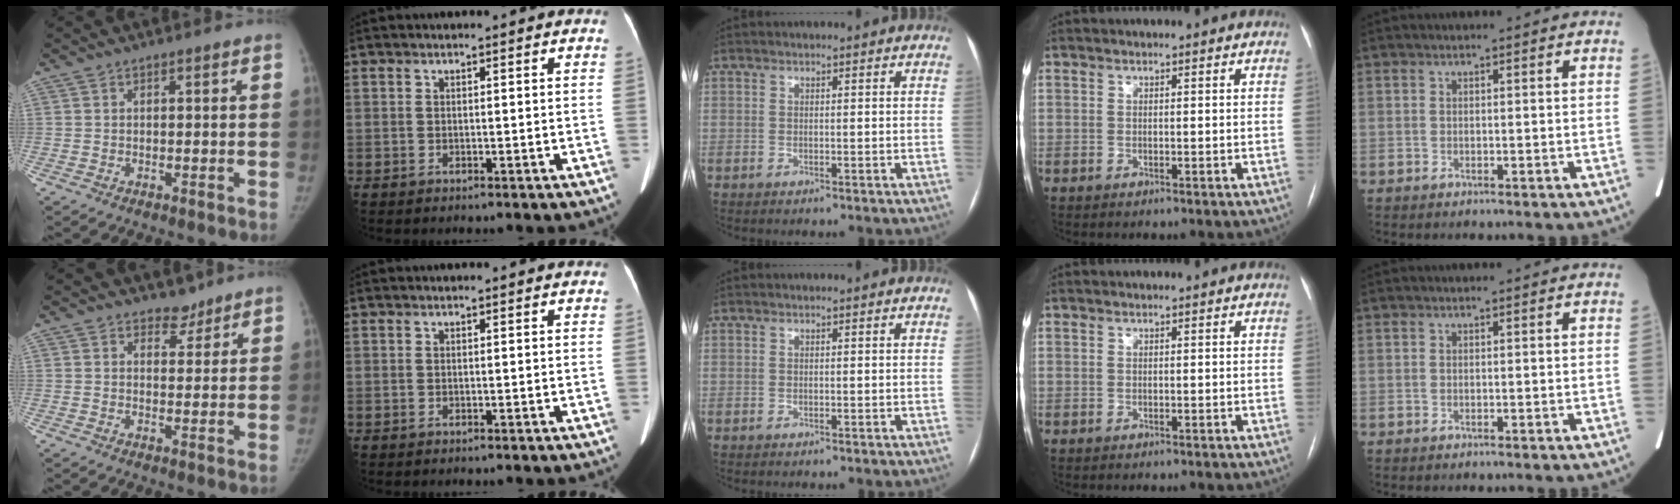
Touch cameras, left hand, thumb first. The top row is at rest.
{"thumb": {"total": 3.1, "force": [2.6, 1.8, 0.3], "torque": [0.018, -0.018, 0.036]}}